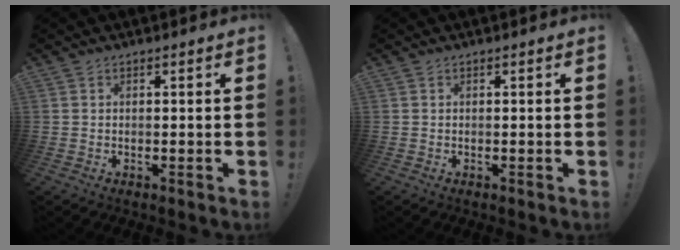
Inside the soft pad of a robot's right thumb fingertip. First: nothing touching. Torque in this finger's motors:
{"motor_torque": [-0.08, 0.08, 0.03, -0.05, 0.00]}